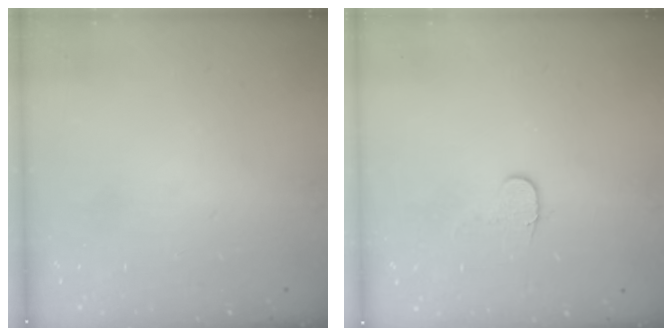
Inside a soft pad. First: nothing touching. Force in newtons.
{"total": 5.5, "press": 5.4, "slide": 0.5}